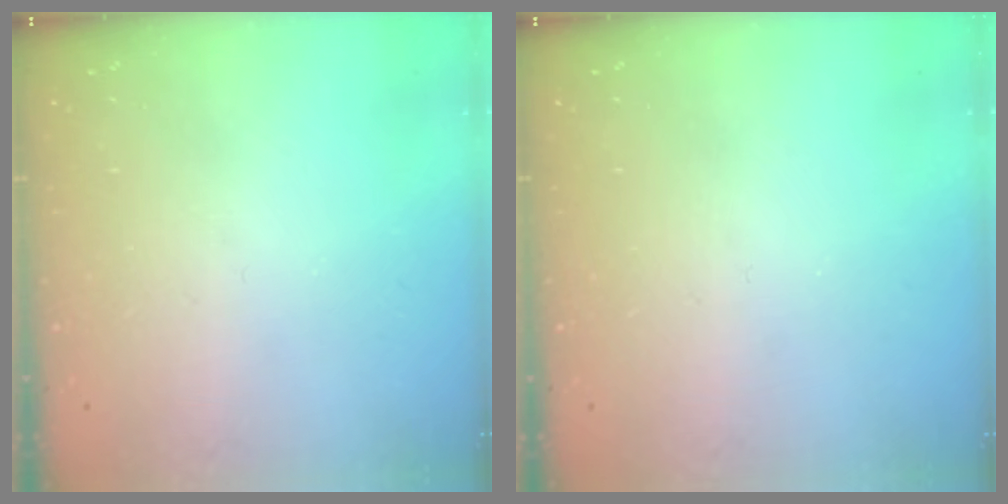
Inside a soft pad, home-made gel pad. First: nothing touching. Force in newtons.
{"total": 0.0}